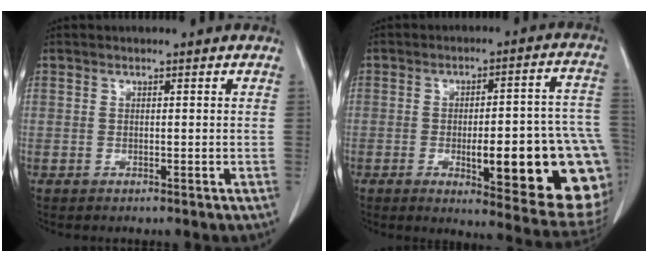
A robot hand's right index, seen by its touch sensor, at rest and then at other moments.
{"total": 23.2, "force": [-5.4, 4.0, 22.3], "torque": [-0.198, 0.006, -0.055]}